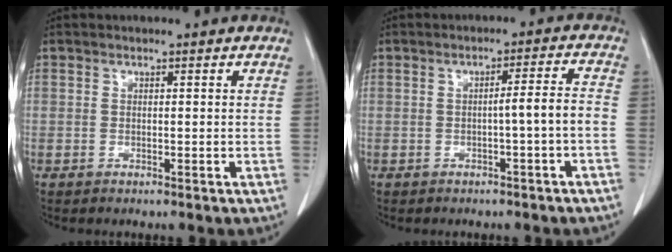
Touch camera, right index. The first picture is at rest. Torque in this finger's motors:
{"motor_torque": [0.61, -0.30, 0.24, 0.05]}